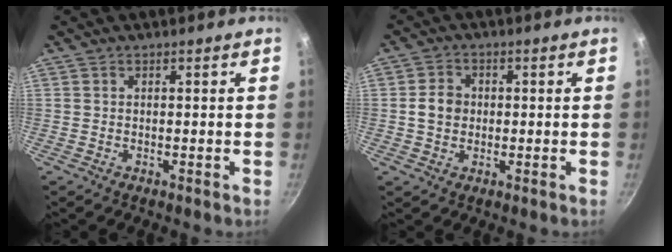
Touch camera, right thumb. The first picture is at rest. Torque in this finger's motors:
{"motor_torque": [-0.29, 0.55, 0.68, -0.58, 0.03]}